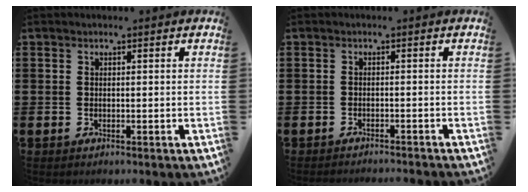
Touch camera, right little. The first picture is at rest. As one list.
[{"total": 0.9, "force": [-0.9, -0.2, 0.0], "torque": [0.000, 0.002, -0.018]}]